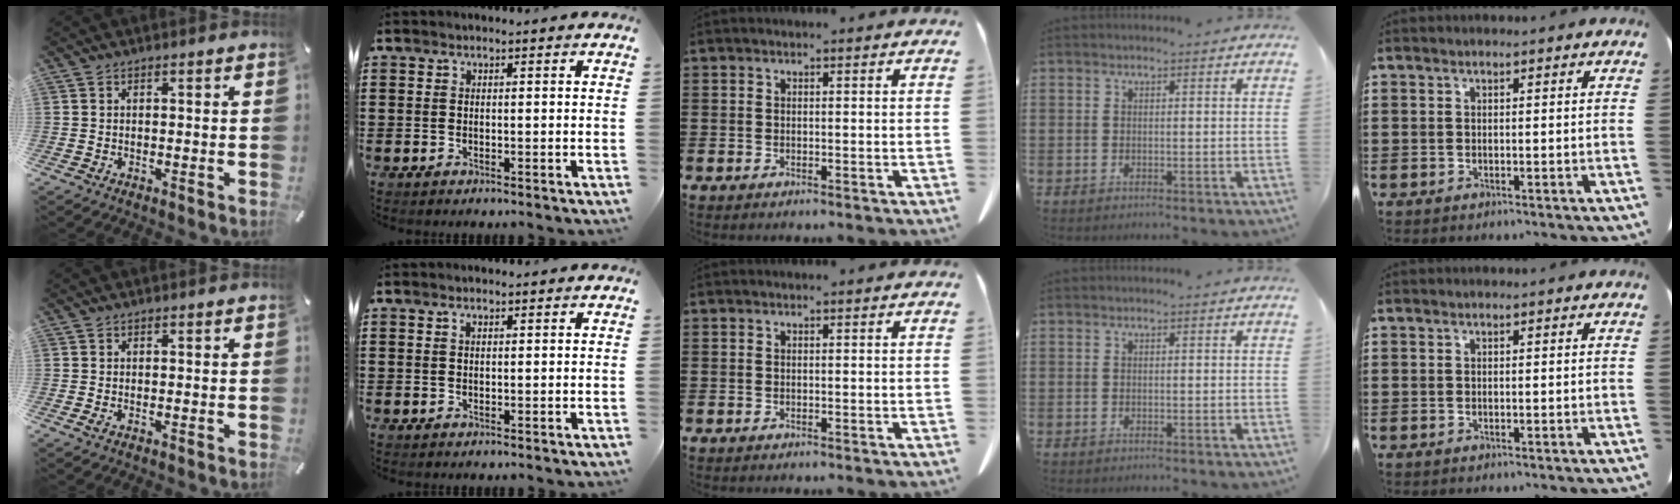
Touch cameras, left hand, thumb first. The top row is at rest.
{"thumb": {"total": 0.7, "force": [-0.1, 0.2, 0.6], "torque": [-0.010, -0.001, -0.002]}, "index": {"total": 0.8, "force": [0.4, 0.3, 0.6], "torque": [-0.013, 0.002, 0.007]}}